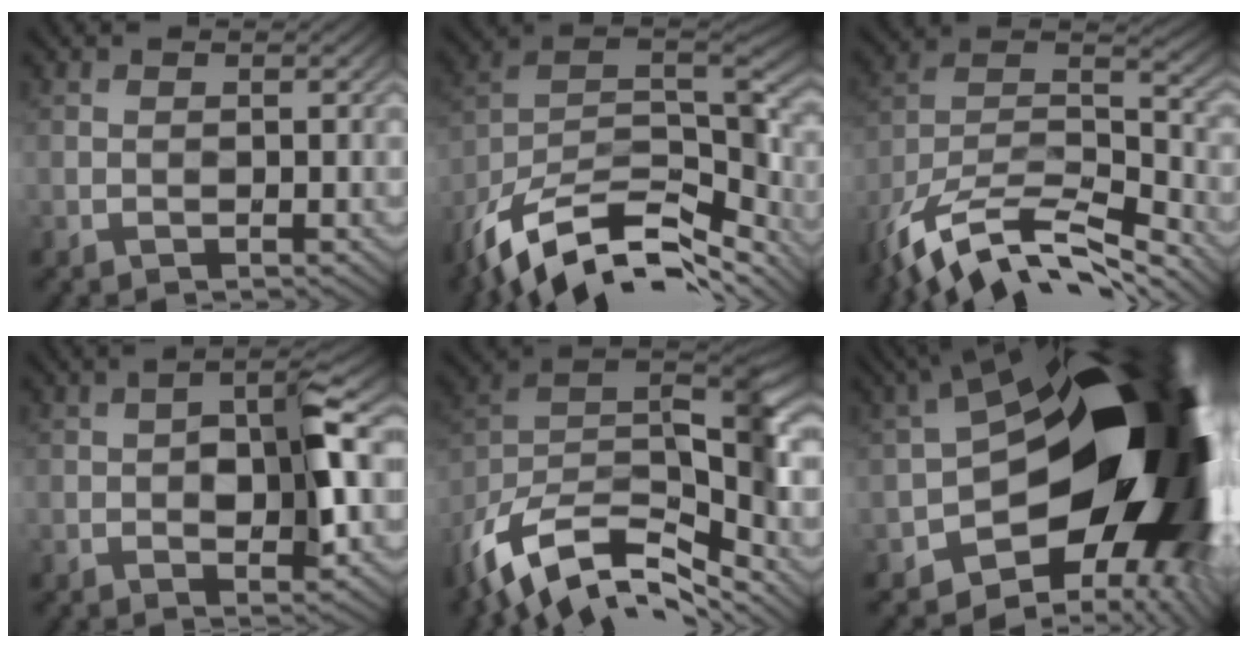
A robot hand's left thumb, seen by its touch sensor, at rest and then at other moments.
{"total": 15.6, "force": [-10.4, 6.5, 9.6], "torque": [-0.229, -0.018, -0.173]}
{"total": 15.6, "force": [-11.5, 5.5, 8.9], "torque": [-0.216, -0.004, -0.197]}
{"total": 6.7, "force": [0.0, 2.5, 6.3], "torque": [-0.097, 0.006, -0.004]}
{"total": 15.4, "force": [-8.7, 6.6, 10.8], "torque": [-0.251, -0.021, -0.157]}
{"total": 21.9, "force": [-0.9, 11.8, 18.4], "torque": [-0.263, -0.046, -0.012]}